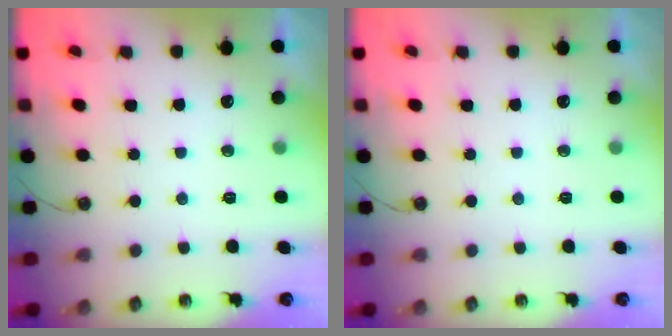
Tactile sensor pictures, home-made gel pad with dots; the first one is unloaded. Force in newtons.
{"total": 0.0}